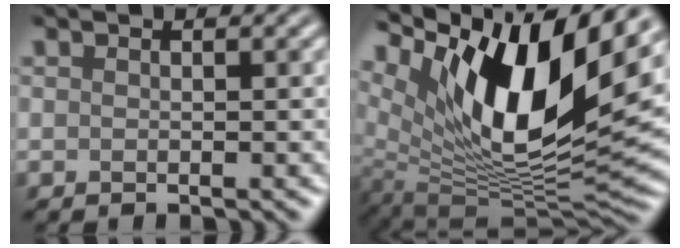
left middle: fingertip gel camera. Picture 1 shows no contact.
{"total": 14.7, "force": [6.4, 5.6, 11.9], "torque": [-0.207, -0.006, 0.116]}